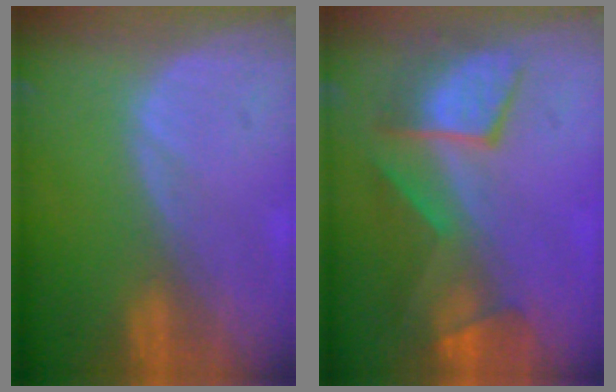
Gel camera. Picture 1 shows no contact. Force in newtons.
{"total": 8.0, "press": 7.9, "slide": 1.6}